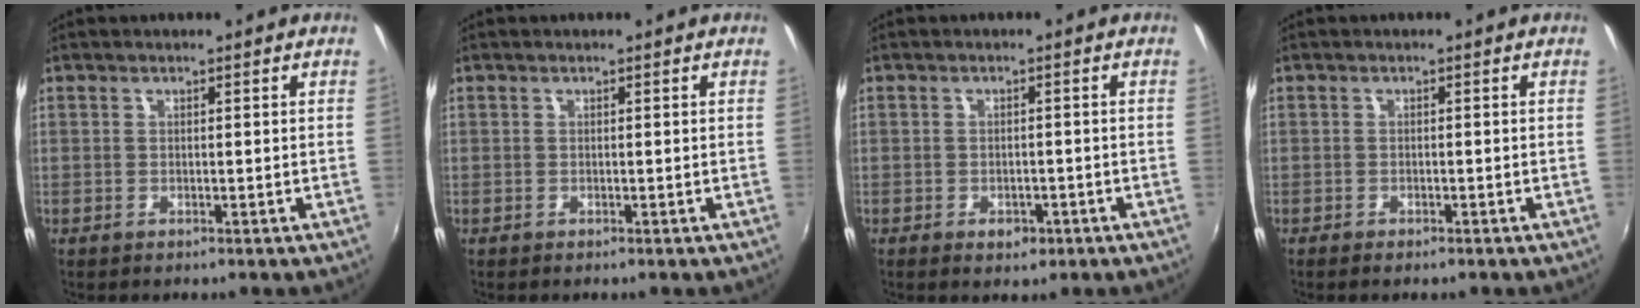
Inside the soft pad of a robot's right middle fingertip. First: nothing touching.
{"total": 0.0}
{"total": 3.2, "force": [-1.7, 2.0, 1.7], "torque": [-0.033, -0.005, -0.022]}
{"total": 1.5, "force": [-1.3, 0.5, 0.7], "torque": [-0.017, -0.007, -0.024]}